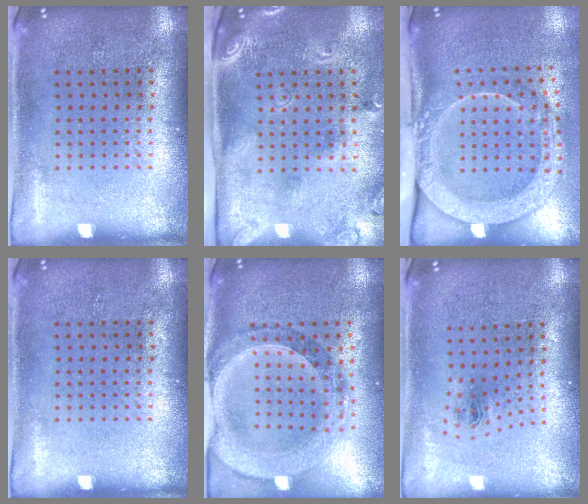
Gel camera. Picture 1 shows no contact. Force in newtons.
{"total": 2.5, "press": 1.7, "slide": 1.8}
{"total": 2.8, "press": 2.0, "slide": 1.9}
{"total": 0.0}
{"total": 1.4, "press": 1.4, "slide": 0.3}
{"total": 0.9, "press": 0.4, "slide": 0.9}